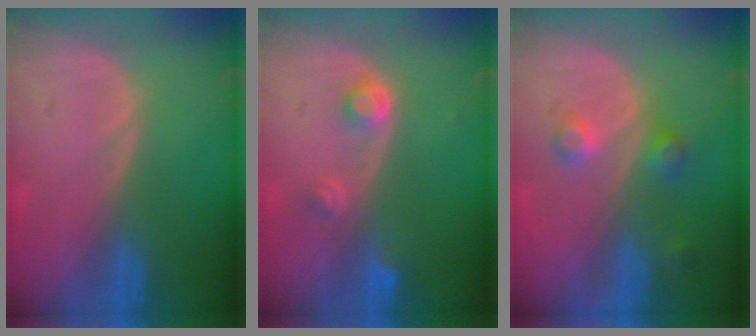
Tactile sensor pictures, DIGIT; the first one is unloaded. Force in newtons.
{"total": 3.0, "press": 2.8, "slide": 1.0}
{"total": 3.7, "press": 3.4, "slide": 1.3}